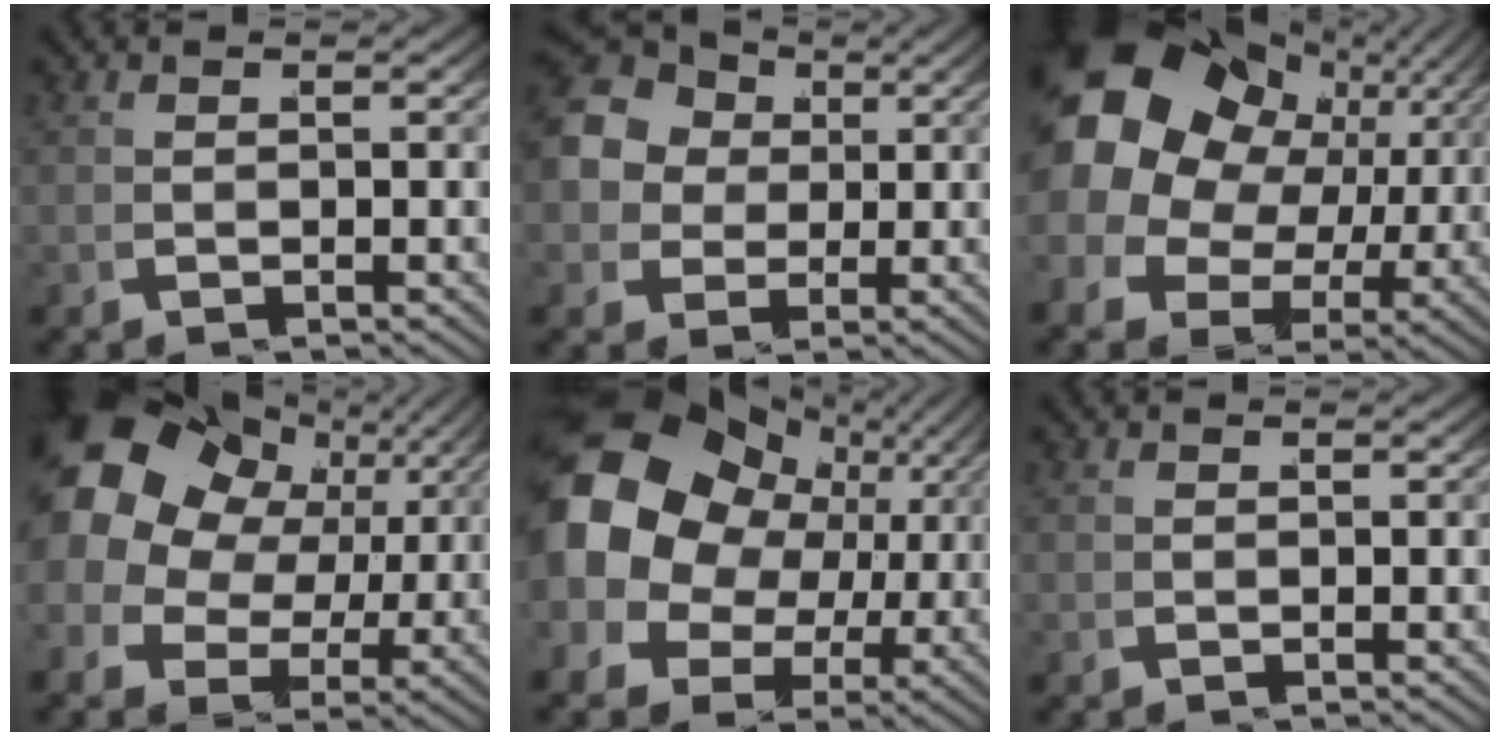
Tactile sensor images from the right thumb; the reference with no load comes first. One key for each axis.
{"total": 10.7, "fx": 3.4, "fy": 8.8, "fz": 5.2, "tx": -0.127, "ty": -0.006, "tz": 0.052}
{"total": 18.1, "fx": 2.8, "fy": 13.8, "fz": 11.4, "tx": -0.220, "ty": -0.018, "tz": 0.042}
{"total": 16.1, "fx": 3.5, "fy": 12.2, "fz": 9.9, "tx": -0.185, "ty": 0.003, "tz": 0.045}
{"total": 15.3, "fx": 1.4, "fy": 11.8, "fz": 9.7, "tx": -0.208, "ty": -0.022, "tz": 0.031}
{"total": 0.0}